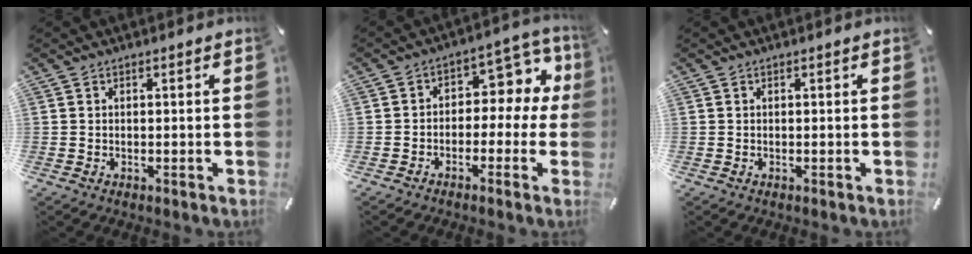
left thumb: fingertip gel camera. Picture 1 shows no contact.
{"total": 8.4, "force": [1.2, 6.0, 5.8], "torque": [-0.072, -0.009, 0.017]}
{"total": 0.0}